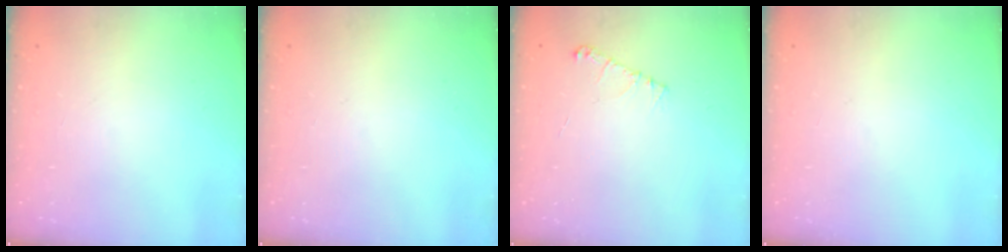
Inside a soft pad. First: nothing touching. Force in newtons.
{"total": 0.0}
{"total": 5.9, "press": 5.9, "slide": 0.7}
{"total": 0.0}